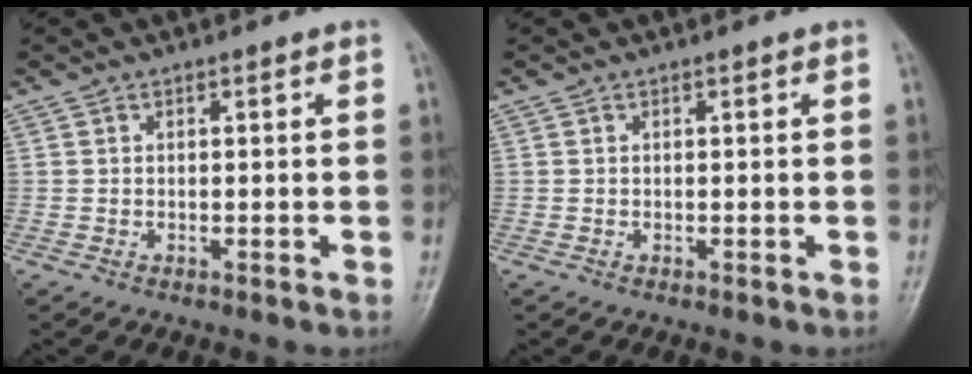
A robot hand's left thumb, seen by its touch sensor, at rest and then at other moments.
{"total": 0.0}